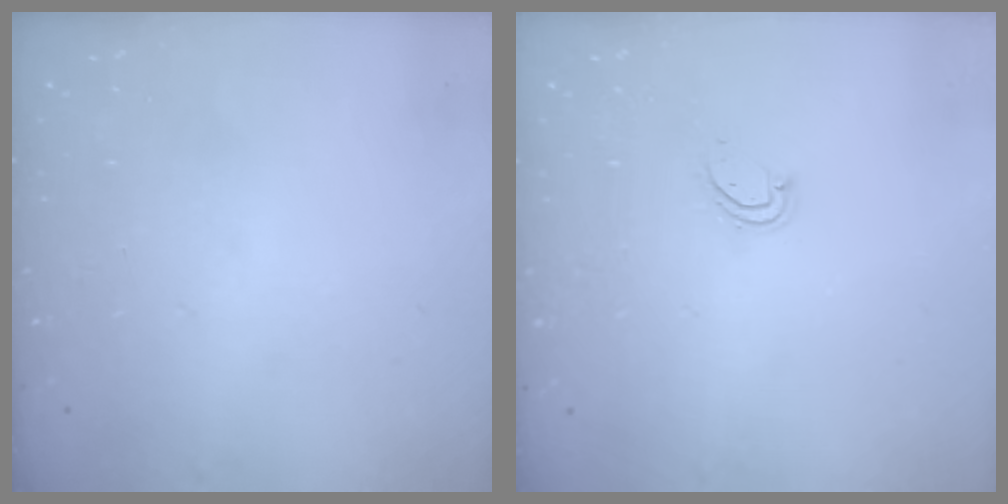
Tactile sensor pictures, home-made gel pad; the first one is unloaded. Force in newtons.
{"total": 3.0, "press": 3.0, "slide": 0.2}